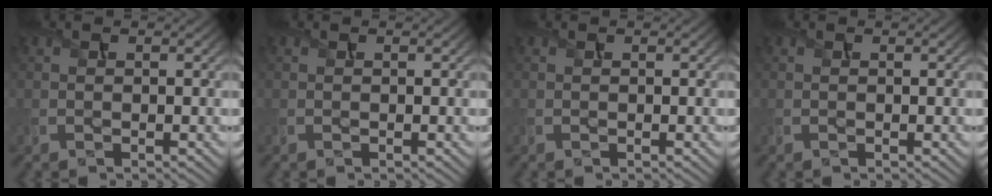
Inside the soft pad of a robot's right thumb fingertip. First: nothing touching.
{"total": 0.0}
{"total": 0.0}
{"total": 0.0}